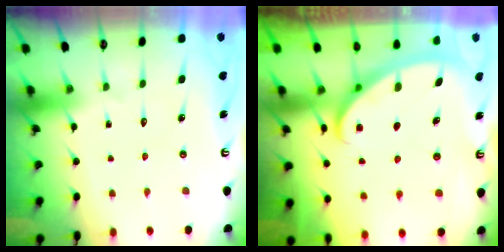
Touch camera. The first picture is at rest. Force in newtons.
{"total": 2.7, "press": 2.6, "slide": 0.4}